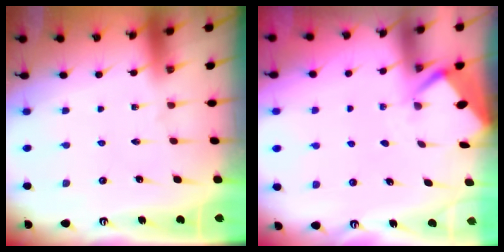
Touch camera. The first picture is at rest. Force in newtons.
{"total": 2.8, "press": 2.8, "slide": 0.3}